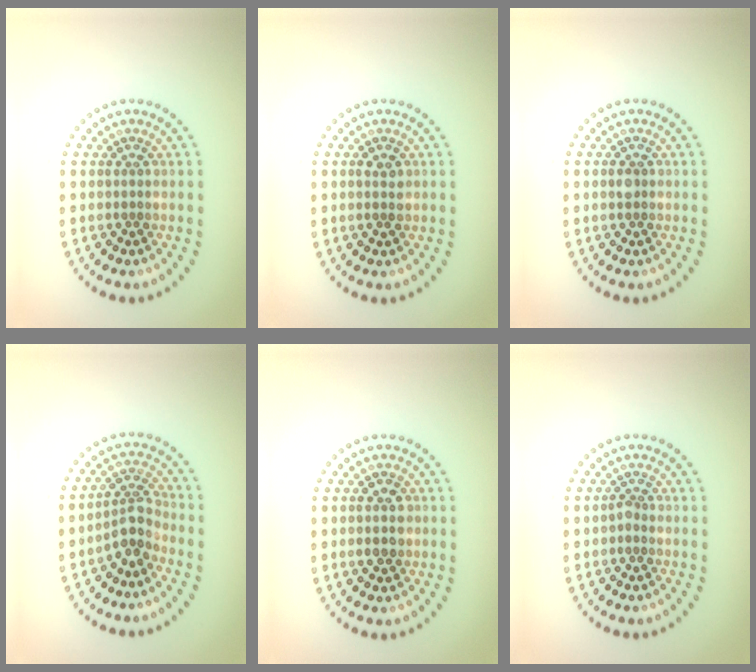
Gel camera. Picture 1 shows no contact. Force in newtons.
{"total": 1.4, "press": 1.4, "slide": 0.3}
{"total": 0.8, "press": 0.8, "slide": 0.1}
{"total": 2.7, "press": 2.1, "slide": 1.7}
{"total": 2.7, "press": 2.7, "slide": 0.0}
{"total": 0.7, "press": 0.5, "slide": 0.4}